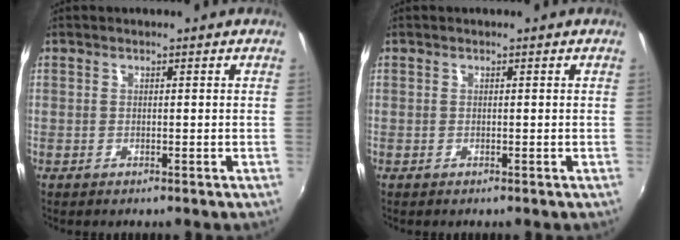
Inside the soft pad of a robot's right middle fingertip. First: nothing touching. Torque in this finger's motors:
{"motor_torque": [-0.15, 0.27, -0.05, 0.00]}